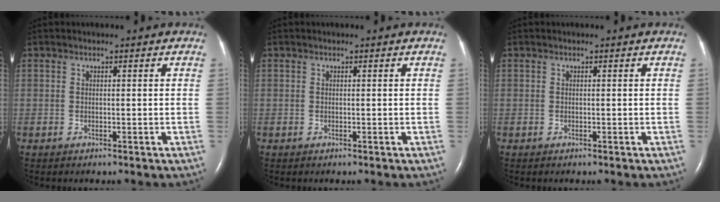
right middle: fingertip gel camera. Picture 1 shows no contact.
{"total": 0.0}
{"total": 0.0}